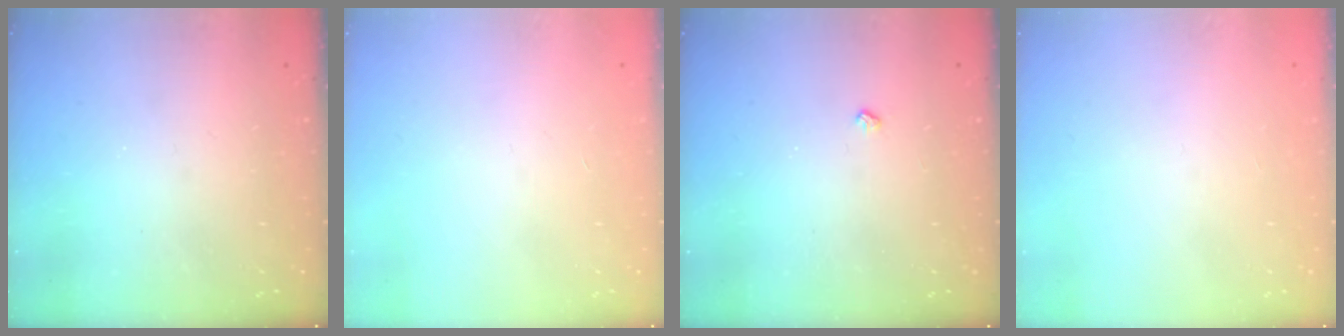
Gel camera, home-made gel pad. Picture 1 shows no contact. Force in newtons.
{"total": 0.0}
{"total": 2.5, "press": 2.4, "slide": 0.5}
{"total": 0.0}